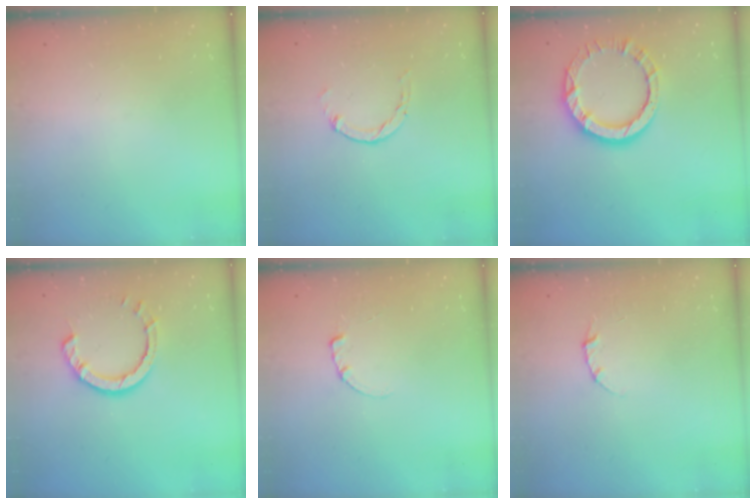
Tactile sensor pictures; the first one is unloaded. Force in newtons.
{"total": 1.1, "press": 1.1, "slide": 0.2}
{"total": 9.6, "press": 9.6, "slide": 0.5}
{"total": 6.3, "press": 6.3, "slide": 0.6}
{"total": 0.6, "press": 0.6, "slide": 0.1}
{"total": 3.3, "press": 3.2, "slide": 0.3}